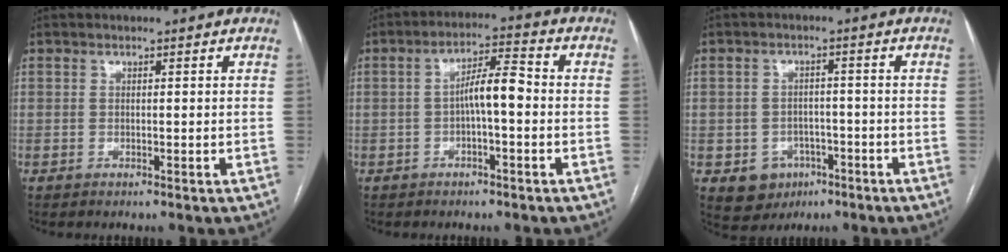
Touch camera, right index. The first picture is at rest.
{"total": 5.8, "force": [-0.7, 1.2, 5.6], "torque": [-0.096, 0.022, -0.013]}
{"total": 5.9, "force": [-2.7, 4.9, 1.8], "torque": [-0.026, 0.005, -0.031]}